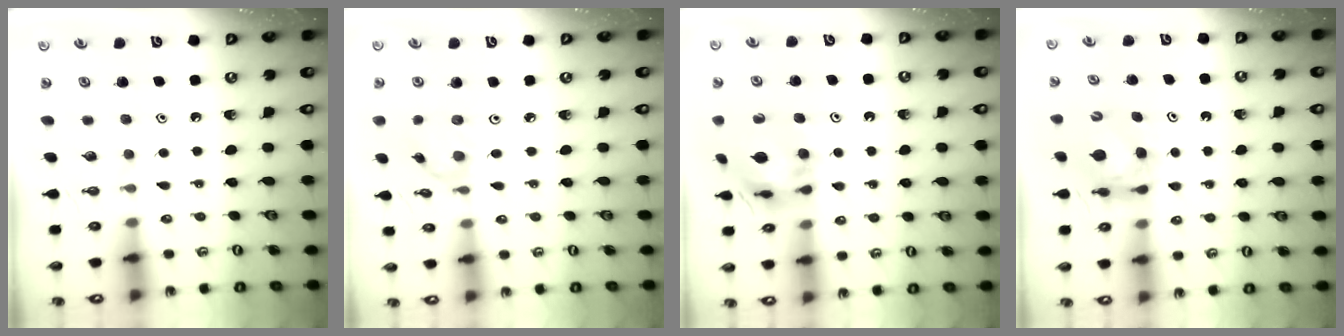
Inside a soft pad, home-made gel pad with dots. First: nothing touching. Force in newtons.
{"total": 2.0, "press": 2.0, "slide": 0.3}
{"total": 11.4, "press": 11.3, "slide": 1.4}
{"total": 6.4, "press": 6.3, "slide": 0.7}